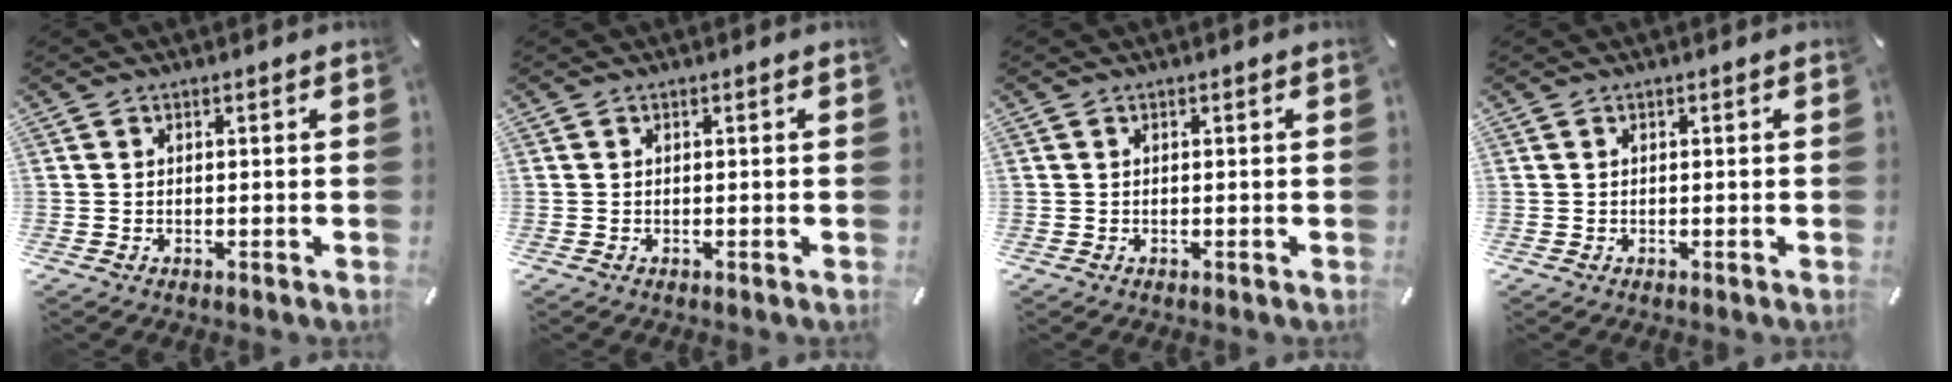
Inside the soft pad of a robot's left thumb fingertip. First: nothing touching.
{"total": 0.0}
{"total": 0.0}
{"total": 0.0}